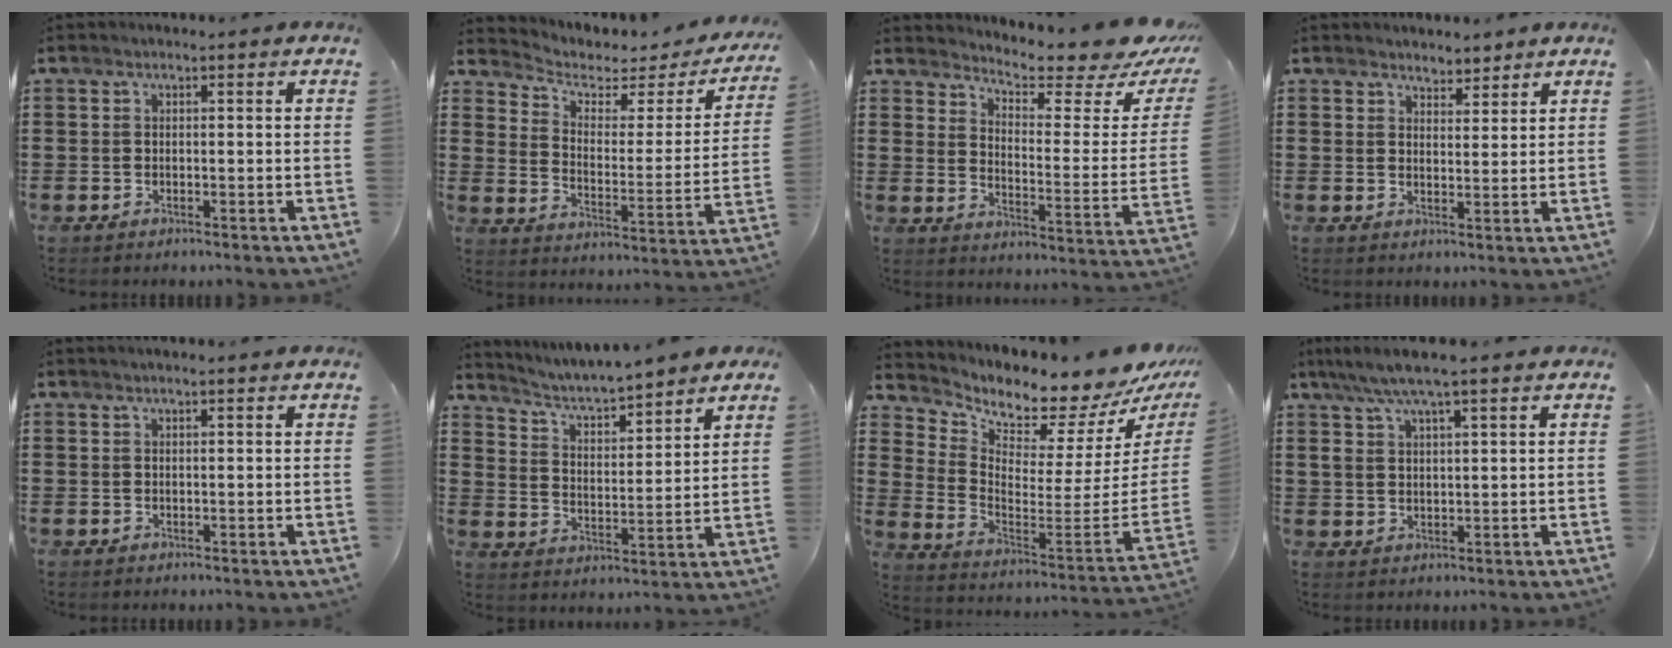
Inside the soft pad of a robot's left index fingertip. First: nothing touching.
{"total": 3.2, "force": [2.1, 1.9, 1.4], "torque": [-0.047, -0.015, 0.030]}
{"total": 5.9, "force": [5.4, 0.1, 2.3], "torque": [-0.057, -0.051, 0.087]}
{"total": 3.0, "force": [2.9, 0.9, -0.2], "torque": [-0.005, -0.003, 0.055]}
{"total": 0.6, "force": [0.4, 0.1, 0.5], "torque": [-0.009, 0.001, 0.008]}
{"total": 4.6, "force": [4.4, 0.4, 1.2], "torque": [-0.045, -0.031, 0.071]}
{"total": 5.4, "force": [5.3, 0.7, 0.7], "torque": [-0.037, -0.079, 0.082]}
{"total": 5.6, "force": [4.1, 0.9, 3.8], "torque": [-0.082, -0.005, 0.072]}